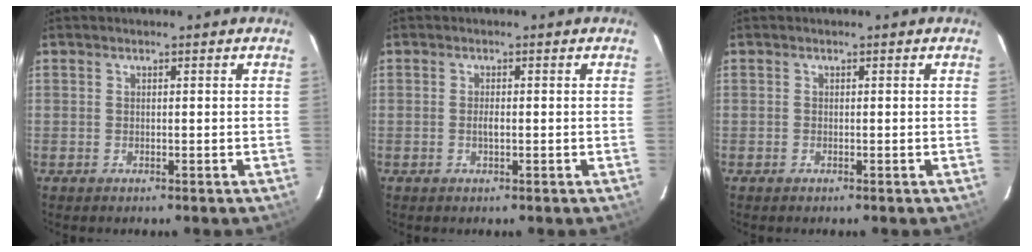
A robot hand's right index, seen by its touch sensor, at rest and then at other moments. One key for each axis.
{"total": 1.3, "fx": -0.2, "fy": 0.5, "fz": 1.2, "tx": -0.024, "ty": 0.000, "tz": -0.005}
{"total": 0.0}